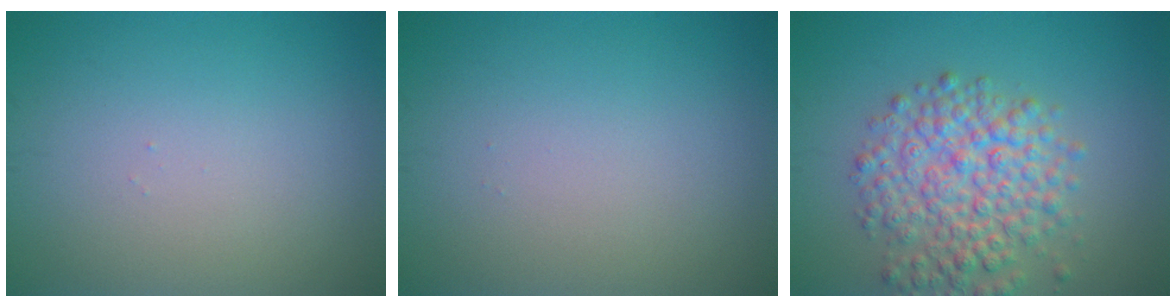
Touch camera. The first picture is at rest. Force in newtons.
{"total": 0.0}
{"total": 6.3, "press": 6.3, "slide": 0.3}